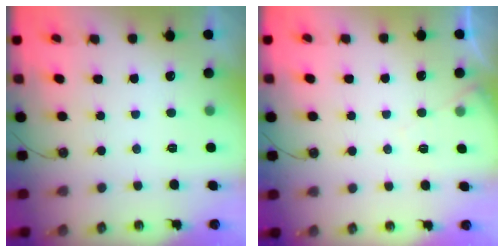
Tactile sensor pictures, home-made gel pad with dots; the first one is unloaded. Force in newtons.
{"total": 4.4, "press": 4.3, "slide": 0.7}